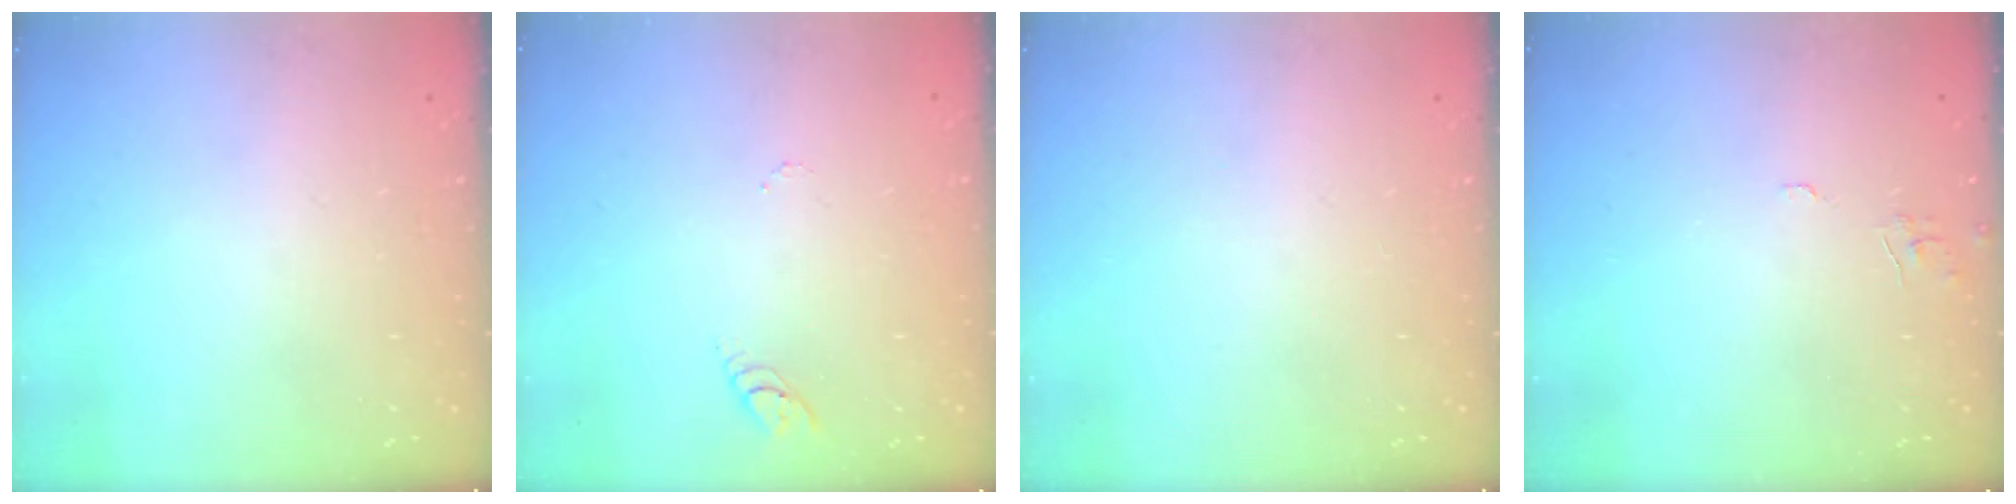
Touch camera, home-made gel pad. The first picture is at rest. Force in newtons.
{"total": 2.9, "press": 2.9, "slide": 0.2}
{"total": 0.0}
{"total": 4.9, "press": 4.8, "slide": 0.4}